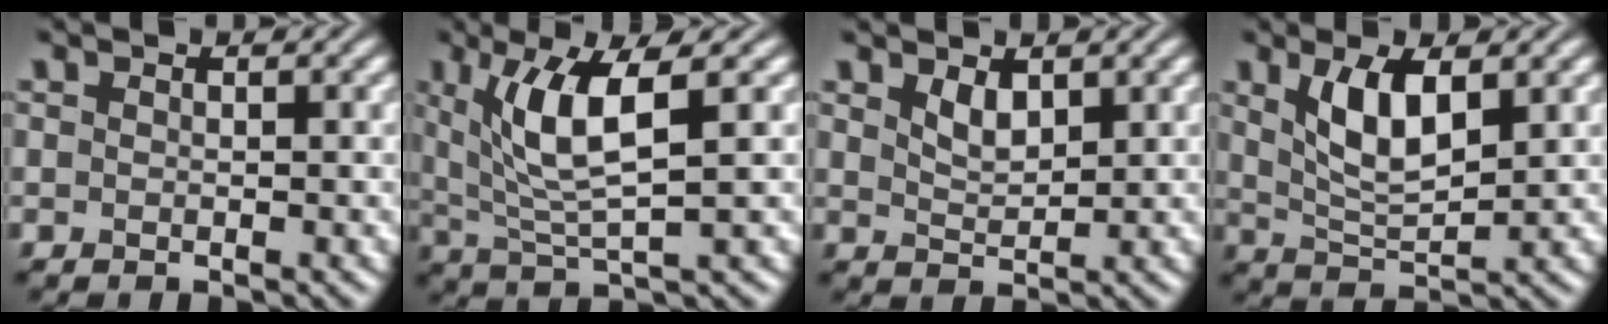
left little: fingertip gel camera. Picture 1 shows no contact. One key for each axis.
{"total": 6.4, "fx": 2.1, "fy": 1.5, "fz": 5.9, "tx": -0.117, "ty": -0.001, "tz": 0.043}
{"total": 2.0, "fx": 1.2, "fy": 0.9, "fz": 1.2, "tx": -0.026, "ty": -0.004, "tz": 0.028}
{"total": 5.0, "fx": 1.9, "fy": 2.0, "fz": 4.2, "tx": -0.092, "ty": -0.003, "tz": 0.037}